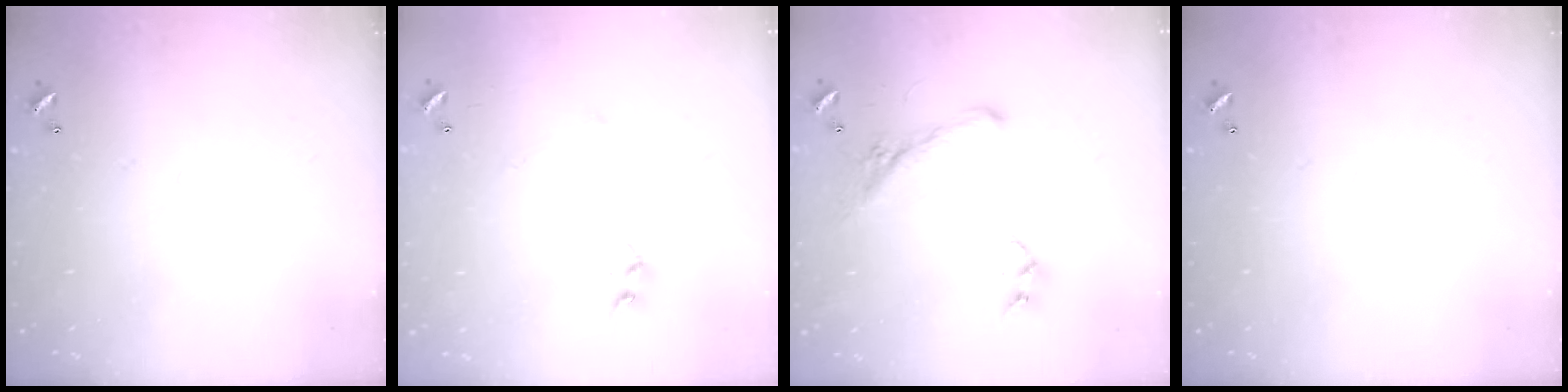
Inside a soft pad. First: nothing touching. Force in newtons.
{"total": 6.2, "press": 6.2, "slide": 0.7}
{"total": 1.9, "press": 1.3, "slide": 1.4}
{"total": 0.0}